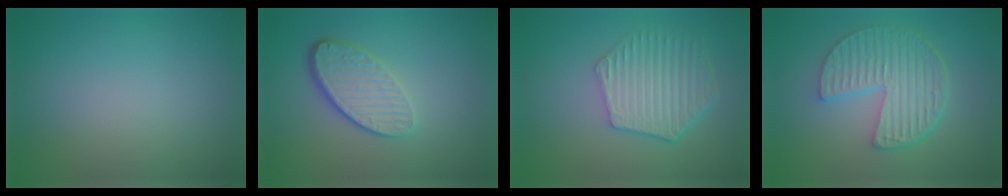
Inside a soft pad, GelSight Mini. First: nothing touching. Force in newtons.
{"total": 4.6, "press": 3.3, "slide": 3.2}
{"total": 6.0, "press": 4.4, "slide": 4.0}
{"total": 6.7, "press": 4.8, "slide": 4.6}